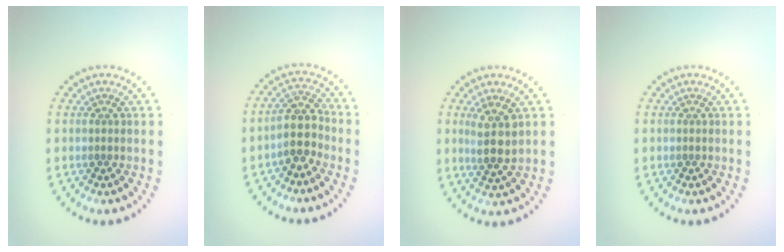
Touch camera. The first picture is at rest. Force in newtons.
{"total": 3.1, "press": 2.6, "slide": 1.6}
{"total": 2.8, "press": 2.5, "slide": 1.3}
{"total": 0.0}